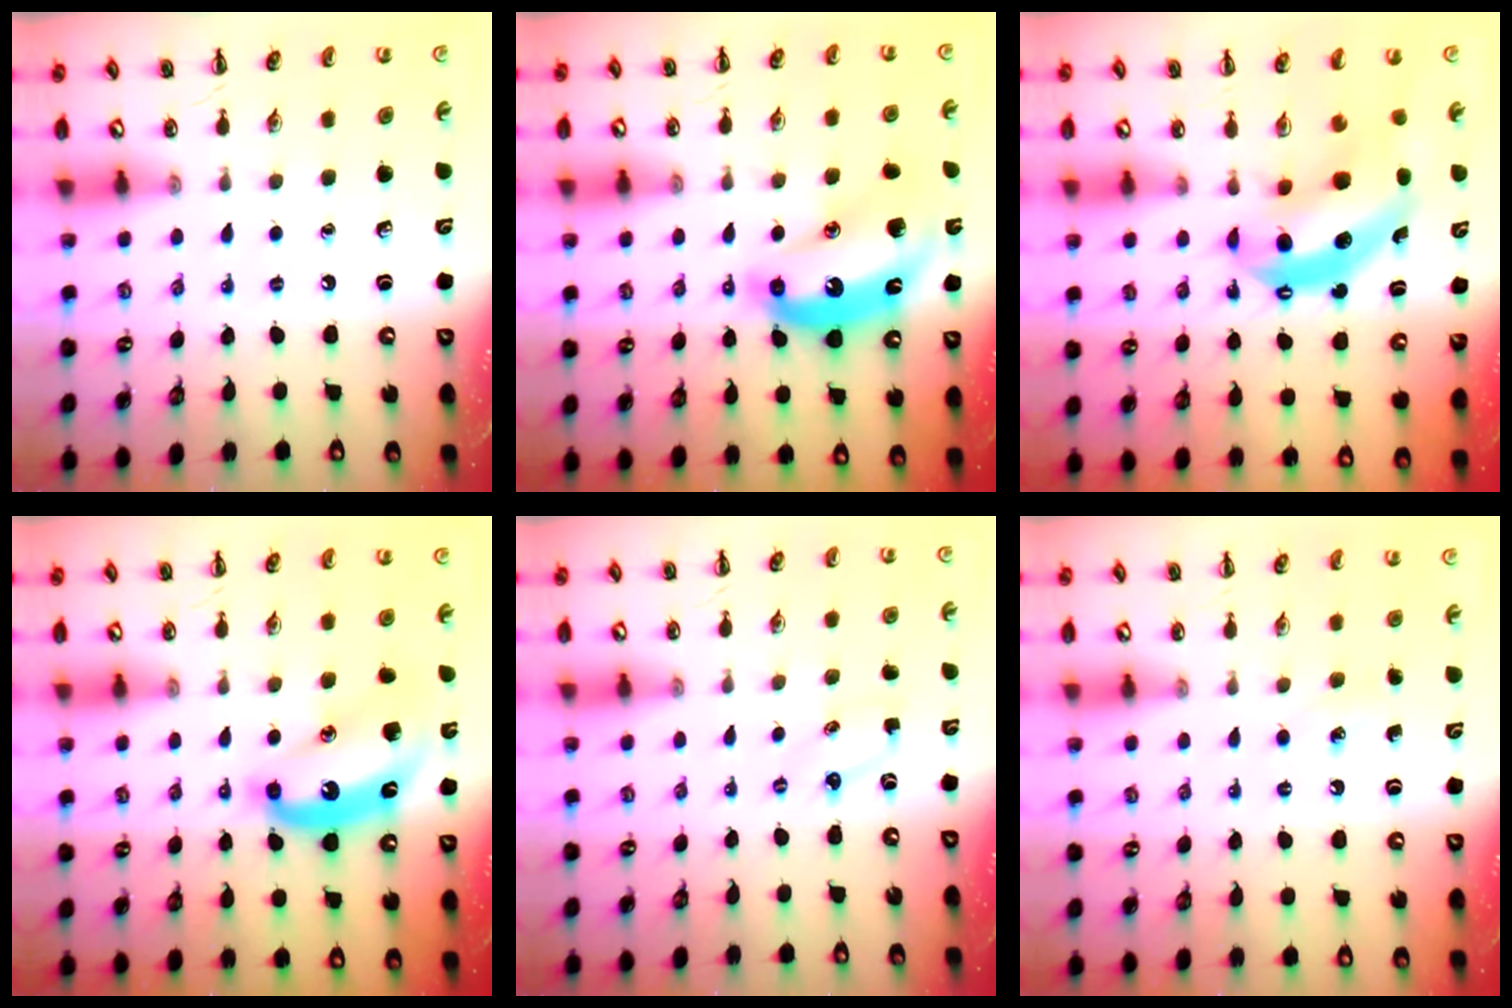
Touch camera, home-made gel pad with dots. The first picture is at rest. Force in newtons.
{"total": 15.3, "press": 15.3, "slide": 1.3}
{"total": 8.8, "press": 8.6, "slide": 1.6}
{"total": 12.8, "press": 12.7, "slide": 1.4}
{"total": 2.8, "press": 2.7, "slide": 0.7}
{"total": 4.1, "press": 4.0, "slide": 1.1}